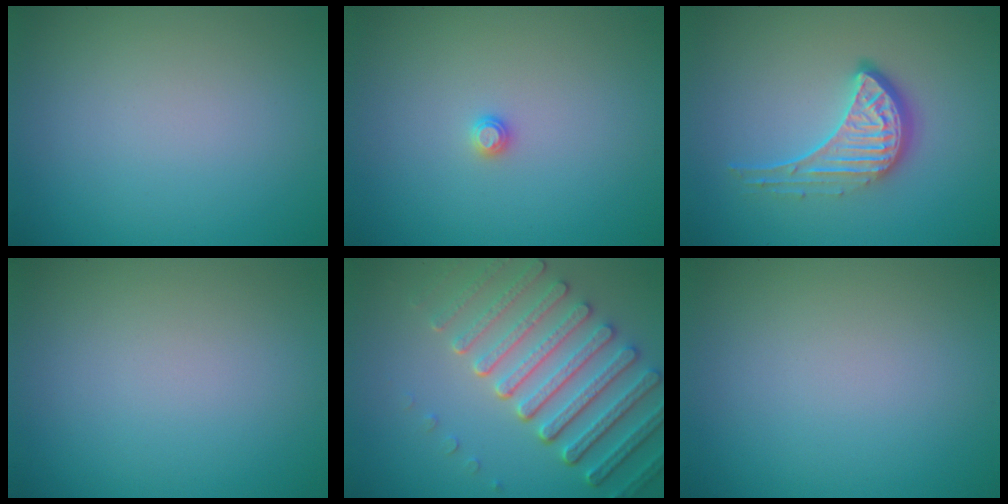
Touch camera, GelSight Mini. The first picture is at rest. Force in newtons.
{"total": 0.8, "press": 0.8, "slide": 0.1}
{"total": 4.6, "press": 3.3, "slide": 3.2}
{"total": 0.0}
{"total": 7.2, "press": 5.5, "slide": 4.6}
{"total": 0.0}